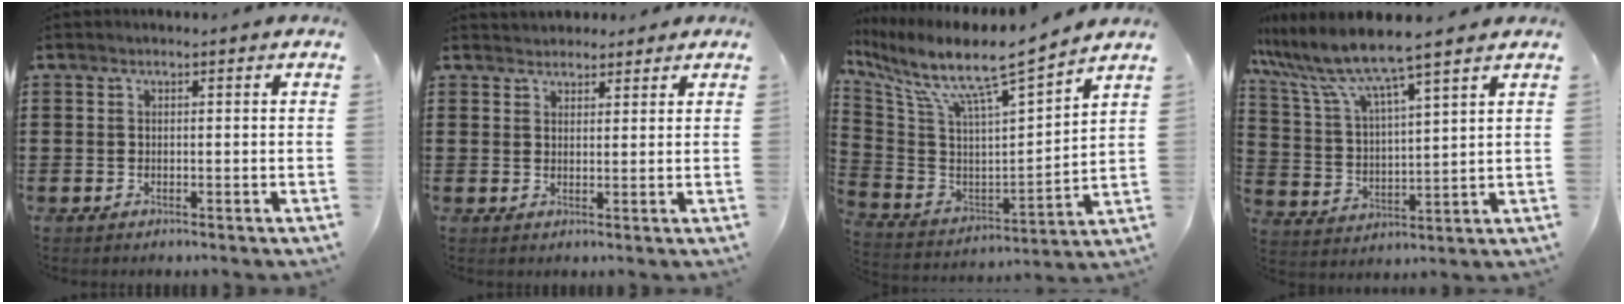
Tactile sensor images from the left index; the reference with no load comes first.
{"total": 2.3, "force": [2.0, 1.0, -0.4], "torque": [0.000, 0.003, 0.040]}
{"total": 9.8, "force": [7.8, 0.7, 5.9], "torque": [-0.147, -0.065, 0.124]}
{"total": 7.9, "force": [6.8, 0.0, 3.9], "torque": [-0.105, -0.039, 0.114]}